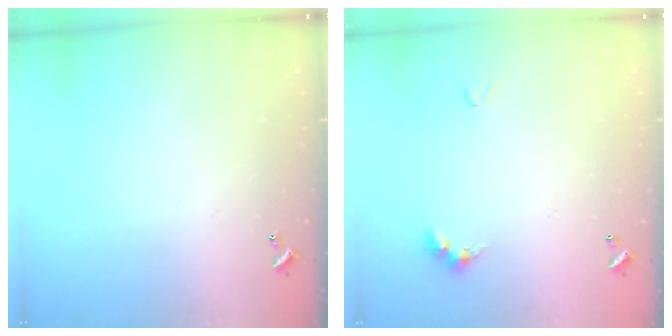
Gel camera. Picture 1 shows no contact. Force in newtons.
{"total": 2.9, "press": 2.8, "slide": 0.7}